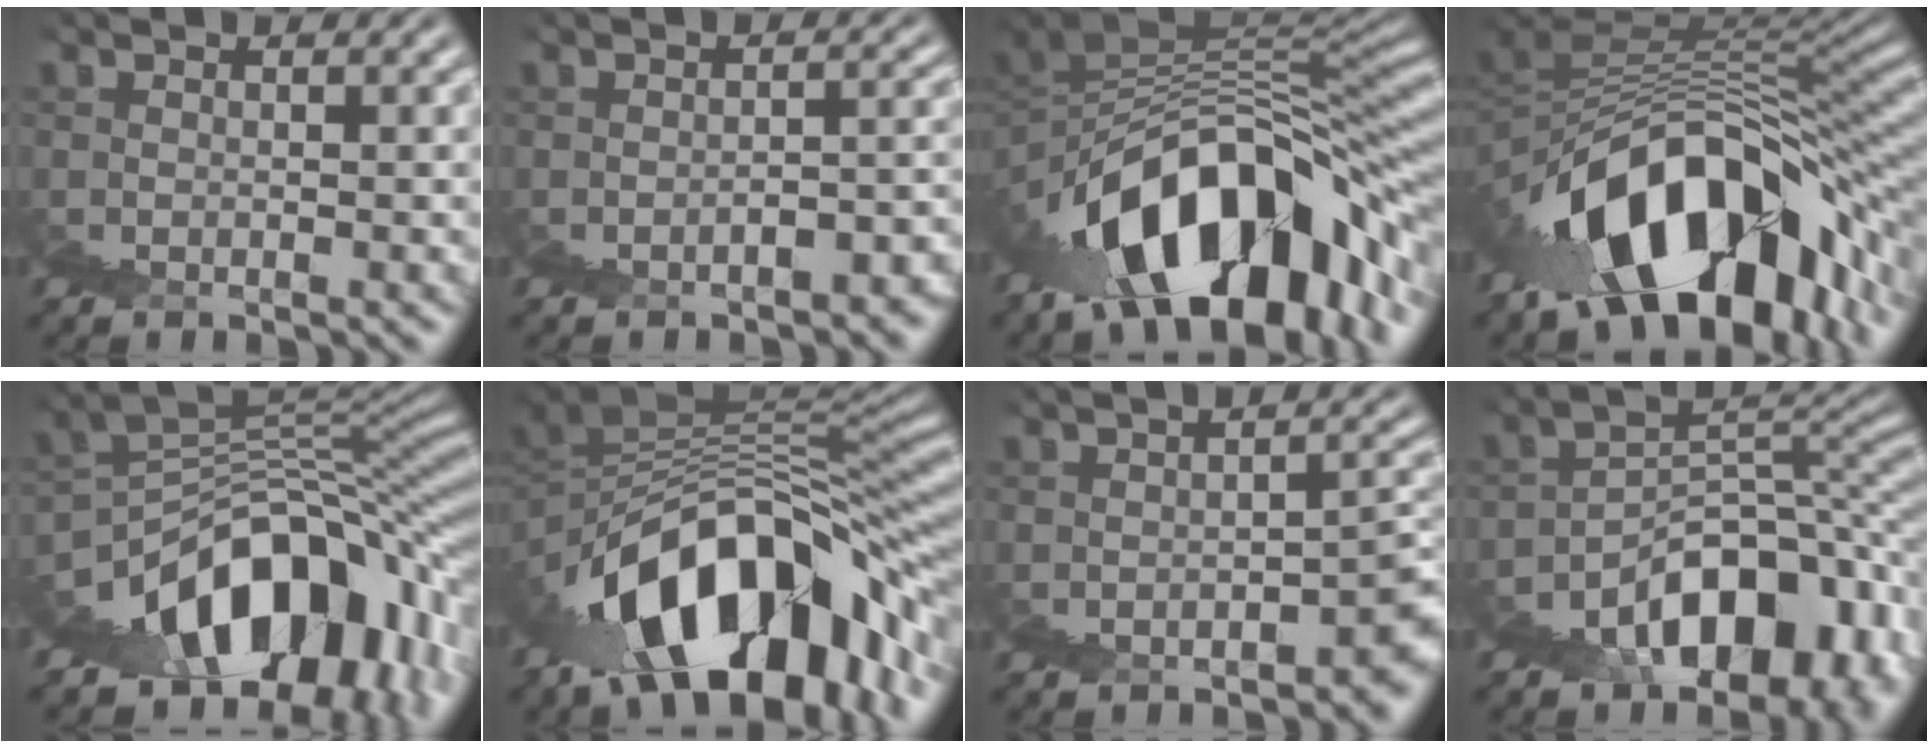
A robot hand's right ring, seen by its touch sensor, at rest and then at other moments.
{"total": 2.7, "force": [-2.7, 0.2, -0.1], "torque": [-0.001, 0.010, -0.043]}
{"total": 12.8, "force": [-3.0, 5.9, 10.9], "torque": [-0.148, 0.017, -0.043]}
{"total": 16.0, "force": [-4.4, 7.9, 13.2], "torque": [-0.186, 0.004, -0.057]}
{"total": 14.0, "force": [-3.8, 7.4, 11.2], "torque": [-0.136, -0.003, -0.051]}
{"total": 13.3, "force": [-3.0, 6.2, 11.4], "torque": [-0.154, 0.019, -0.044]}
{"total": 2.9, "force": [-1.0, 1.5, 2.4], "torque": [-0.026, 0.013, -0.015]}
{"total": 8.6, "force": [-4.3, 4.3, 6.1], "torque": [-0.056, 0.023, -0.081]}